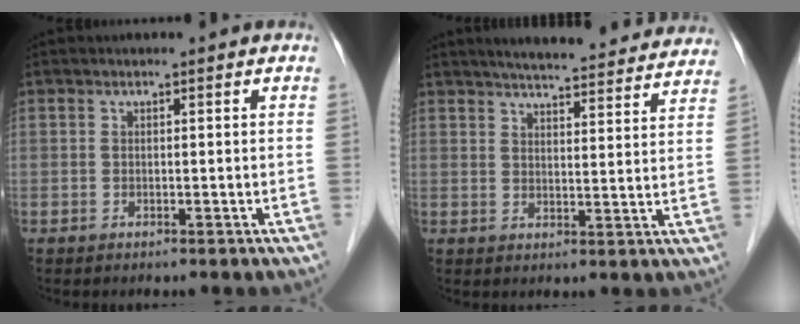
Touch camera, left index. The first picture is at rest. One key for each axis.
{"total": 20.9, "fx": 19.3, "fy": 2.8, "fz": 7.6, "tx": -0.099, "ty": -0.002, "tz": 0.237}